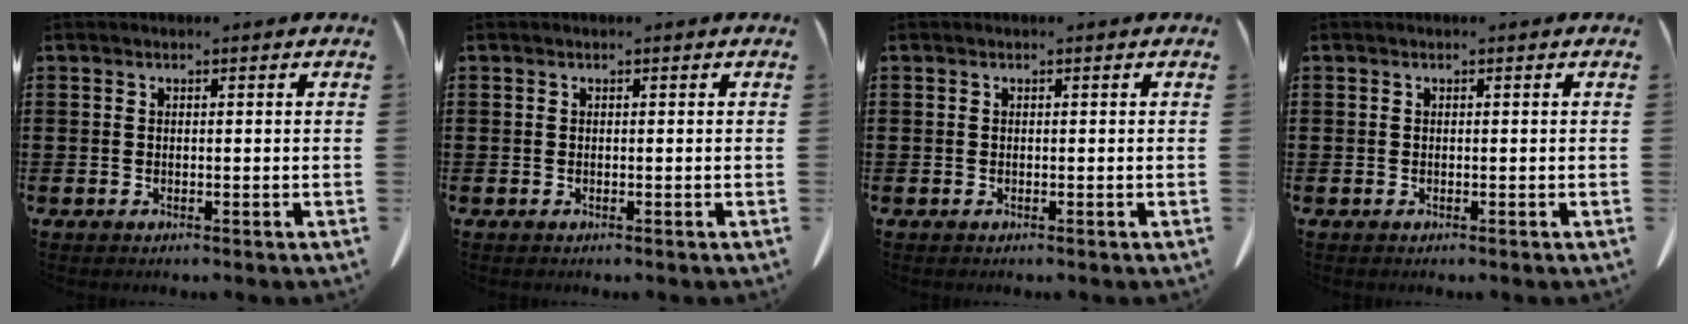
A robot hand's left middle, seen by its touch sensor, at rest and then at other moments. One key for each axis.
{"total": 0.0}
{"total": 0.0}
{"total": 0.0}